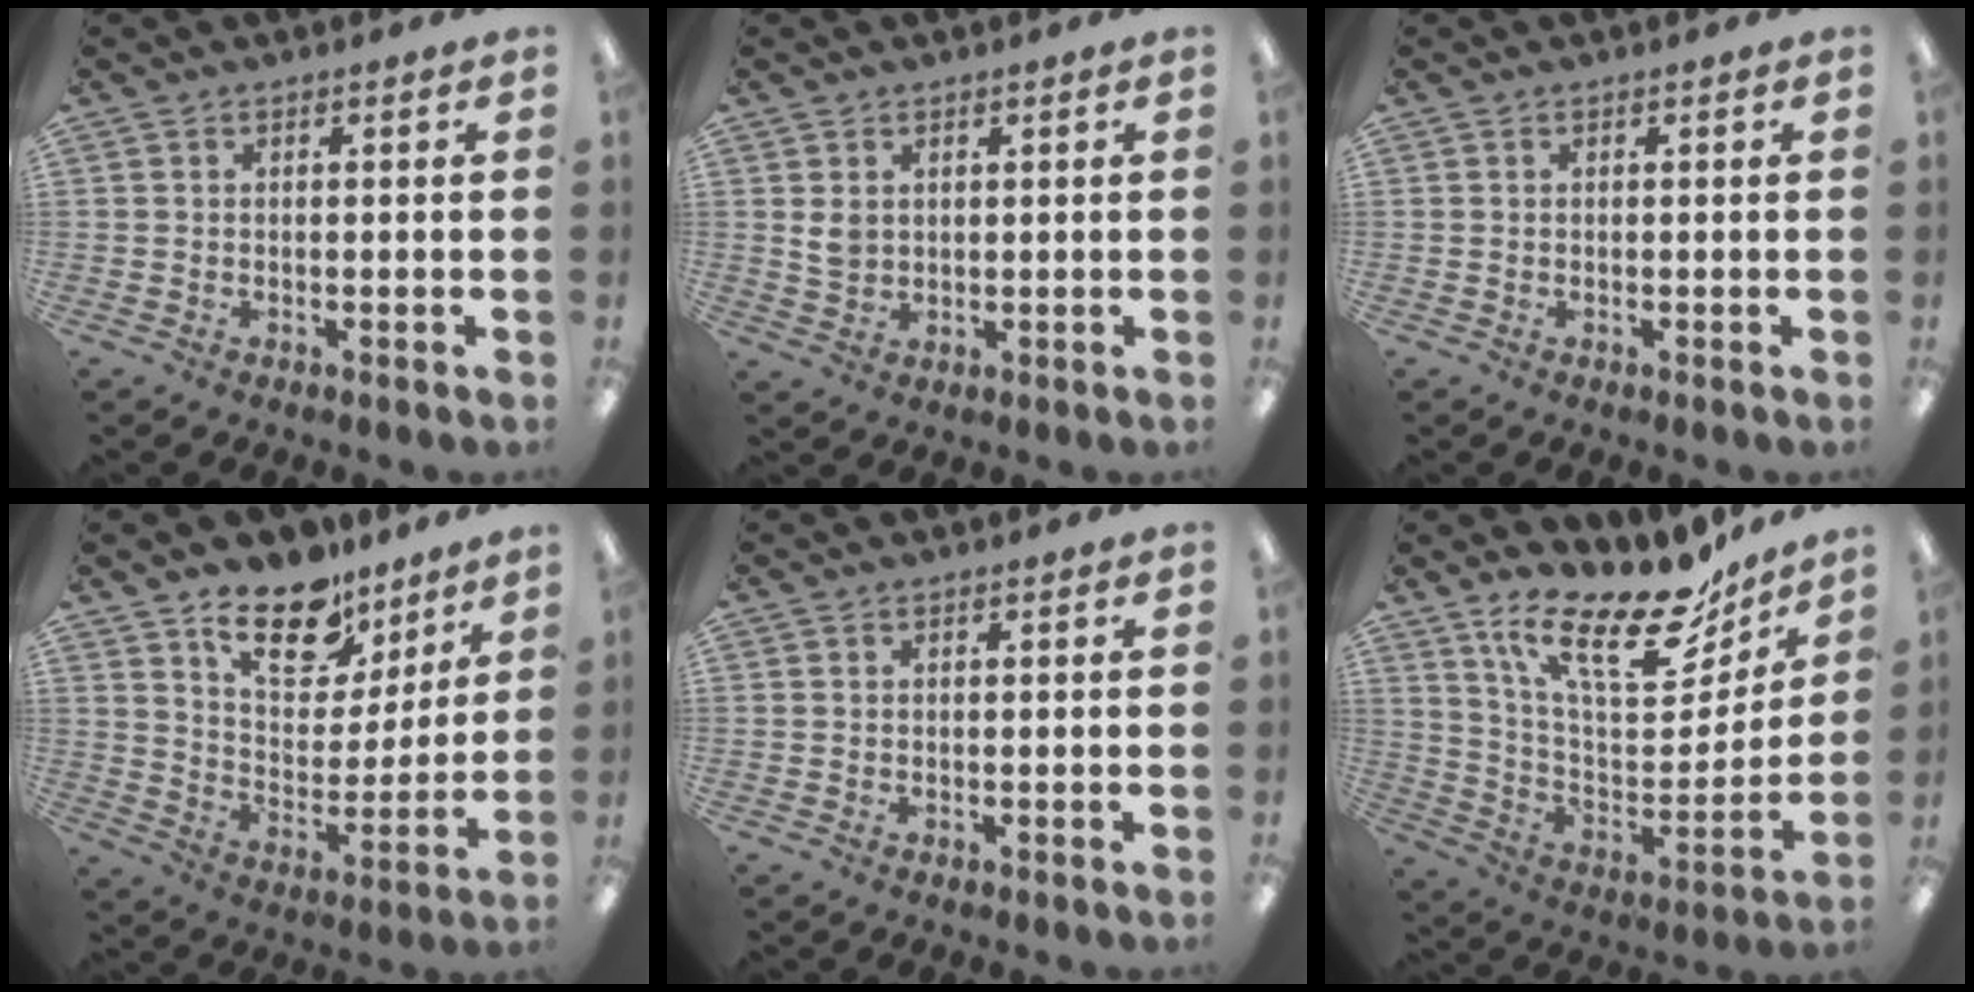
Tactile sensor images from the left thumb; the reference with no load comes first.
{"total": 3.7, "force": [1.5, 3.0, 1.6], "torque": [-0.027, 0.000, 0.028]}
{"total": 0.0}
{"total": 14.9, "force": [11.1, 7.6, 6.4], "torque": [-0.103, -0.070, 0.202]}
{"total": 0.0}
{"total": 21.8, "force": [15.9, 7.5, 12.9], "torque": [-0.199, -0.110, 0.267]}